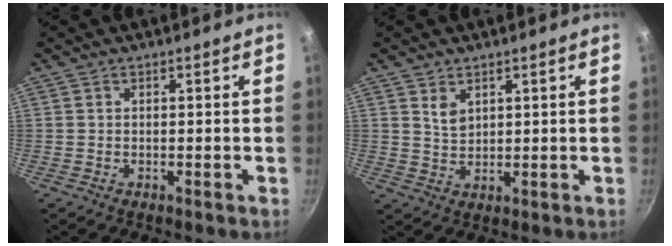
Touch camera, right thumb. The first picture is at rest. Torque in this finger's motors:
{"motor_torque": [-0.20, 0.04, -0.01, 0.19, 0.12]}